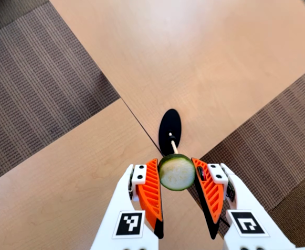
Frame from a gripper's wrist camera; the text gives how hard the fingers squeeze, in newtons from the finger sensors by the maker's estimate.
{"total": 11.4, "left": 10.9, "right": 12.0}